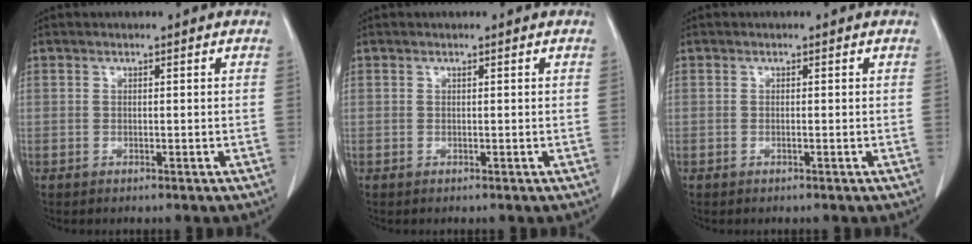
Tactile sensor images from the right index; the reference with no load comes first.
{"total": 0.0}
{"total": 0.0}